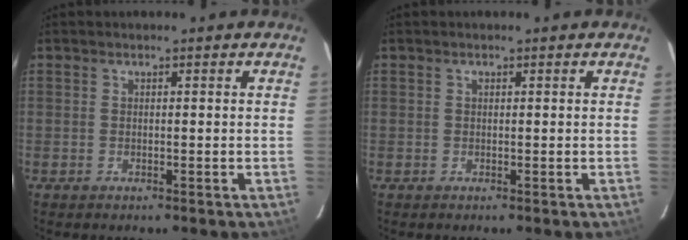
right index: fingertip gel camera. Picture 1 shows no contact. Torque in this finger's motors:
{"motor_torque": [0.09, 0.01, 0.04, 0.02]}